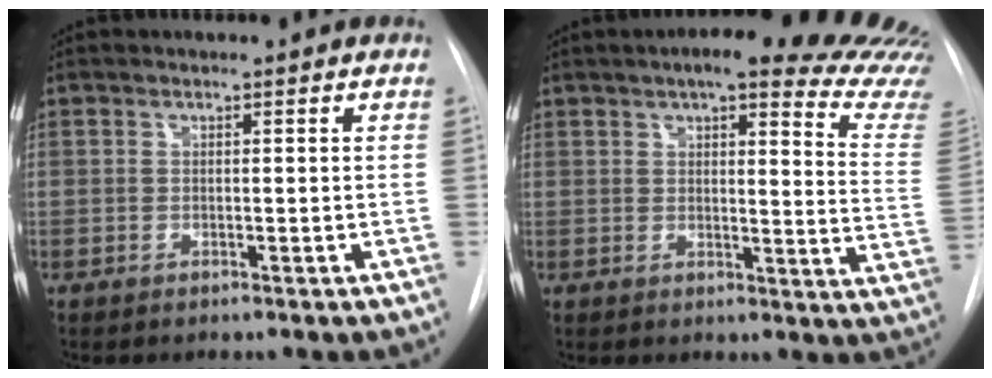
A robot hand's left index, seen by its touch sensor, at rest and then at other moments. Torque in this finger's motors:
{"motor_torque": [0.25, -0.57, 0.23, 0.04]}